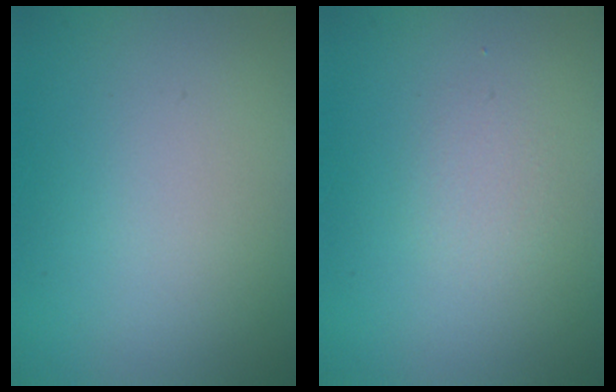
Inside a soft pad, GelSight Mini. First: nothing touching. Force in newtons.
{"total": 1.0, "press": 1.0, "slide": 0.0}